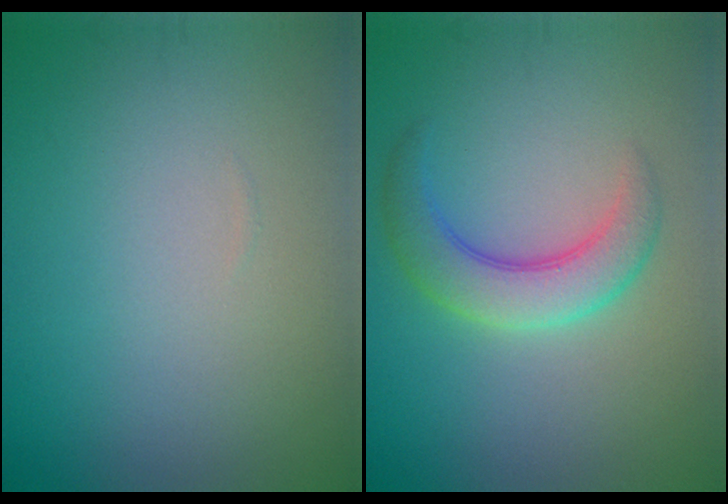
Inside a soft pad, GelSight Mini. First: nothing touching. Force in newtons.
{"total": 4.3, "press": 4.3, "slide": 0.1}